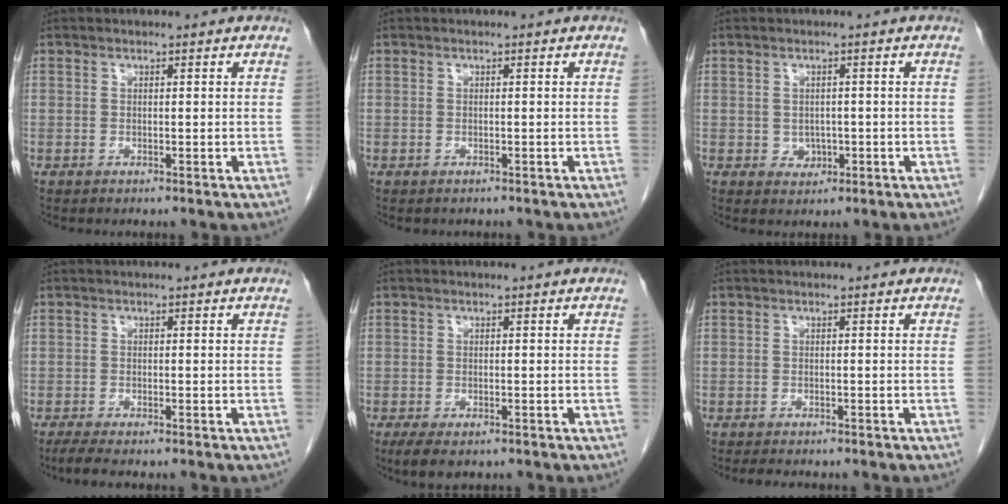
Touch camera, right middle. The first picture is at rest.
{"total": 0.0}
{"total": 1.9, "force": [-0.3, 1.6, 0.9], "torque": [-0.016, 0.000, 0.002]}
{"total": 2.8, "force": [-2.2, 0.1, 1.7], "torque": [-0.039, -0.011, -0.038]}
{"total": 3.6, "force": [-2.4, 1.4, 2.3], "torque": [-0.046, -0.011, -0.034]}
{"total": 3.0, "force": [-2.6, 0.7, 1.3], "torque": [-0.027, -0.010, -0.031]}